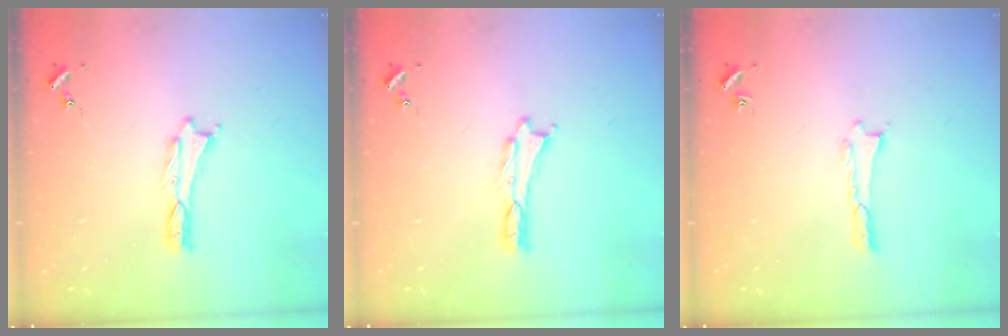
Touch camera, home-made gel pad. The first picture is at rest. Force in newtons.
{"total": 0.0}
{"total": 0.0}